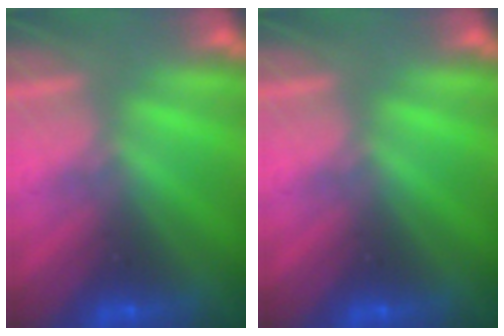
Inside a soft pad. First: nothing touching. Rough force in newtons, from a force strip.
{"total": 0.0}